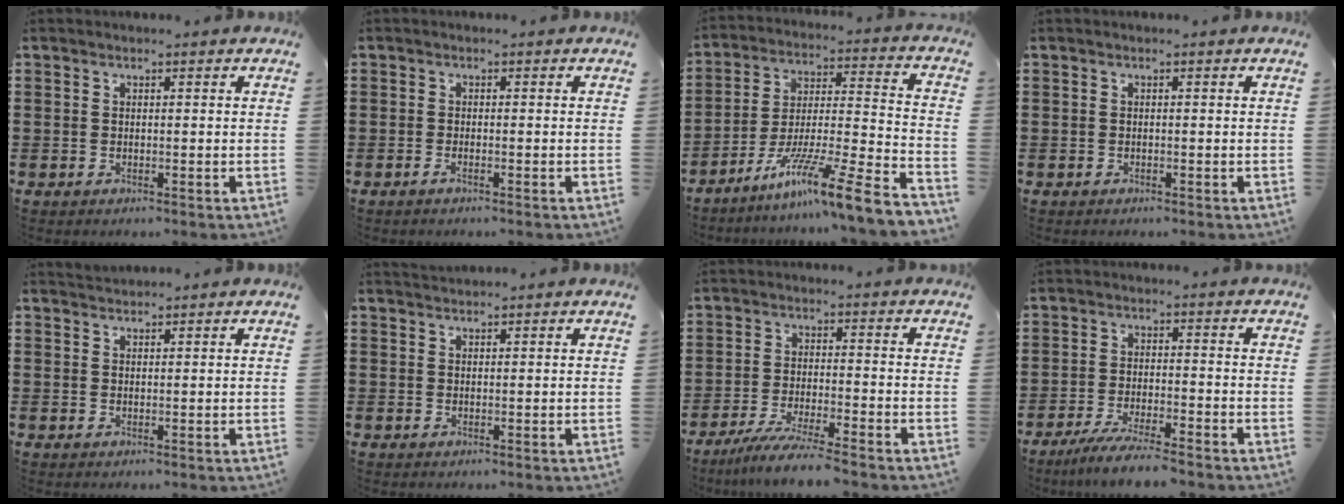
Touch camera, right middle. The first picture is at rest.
{"total": 0.8, "force": [-0.5, 0.1, 0.7], "torque": [-0.013, -0.002, -0.009]}
{"total": 11.8, "force": [-8.9, -0.5, 7.8], "torque": [-0.131, -0.003, -0.172]}
{"total": 0.0}
{"total": 1.3, "force": [1.3, 0.3, -0.1], "torque": [-0.002, 0.003, 0.025]}
{"total": 1.0, "force": [1.0, 0.2, 0.0], "torque": [-0.003, 0.001, 0.019]}
{"total": 5.7, "force": [-5.0, -0.4, 2.7], "torque": [-0.055, -0.018, -0.095]}
{"total": 5.1, "force": [-4.5, -0.2, 2.4], "torque": [-0.050, -0.016, -0.087]}